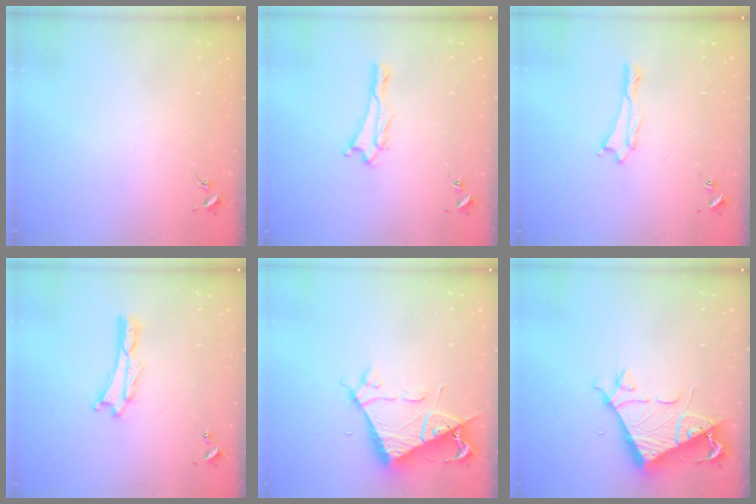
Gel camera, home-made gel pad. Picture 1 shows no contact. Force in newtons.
{"total": 1.7, "press": 1.6, "slide": 0.3}
{"total": 0.6, "press": 0.6, "slide": 0.1}
{"total": 0.6, "press": 0.6, "slide": 0.2}
{"total": 6.6, "press": 6.6, "slide": 0.7}
{"total": 7.1, "press": 7.1, "slide": 0.6}